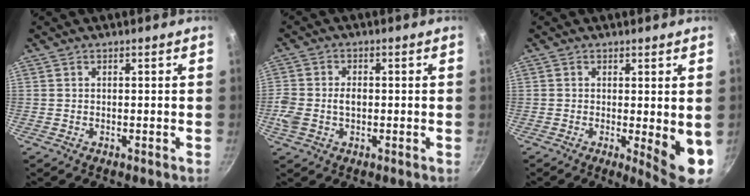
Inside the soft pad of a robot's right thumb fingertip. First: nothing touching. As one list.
[{"total": 5.8, "force": [-0.8, 3.9, 4.2], "torque": [-0.080, 0.012, -0.018]}, {"total": 7.8, "force": [-0.5, 2.0, 7.5], "torque": [-0.092, -0.017, -0.003]}]